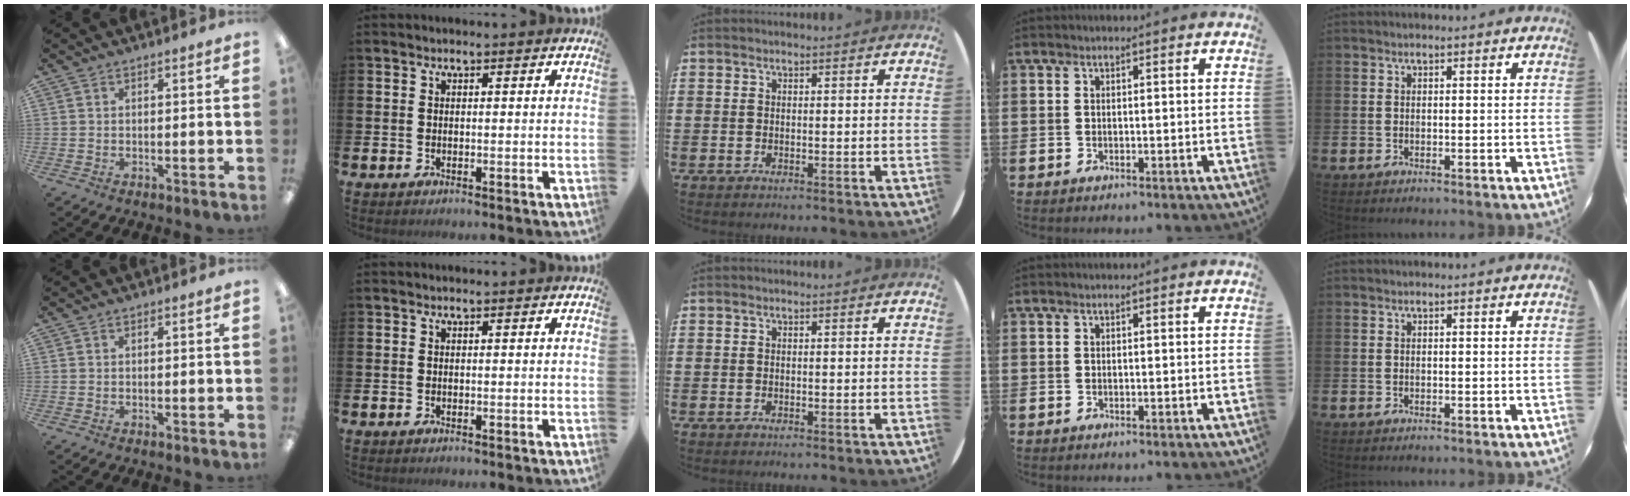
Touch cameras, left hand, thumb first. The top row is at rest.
{}